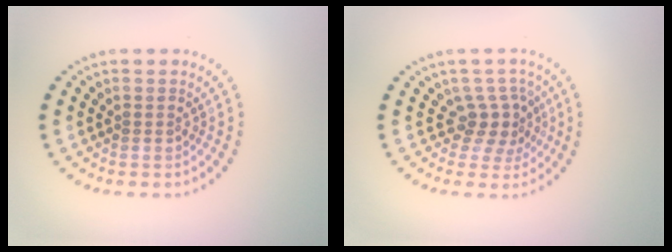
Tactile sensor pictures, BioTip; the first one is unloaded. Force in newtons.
{"total": 2.9, "press": 2.1, "slide": 2.0}